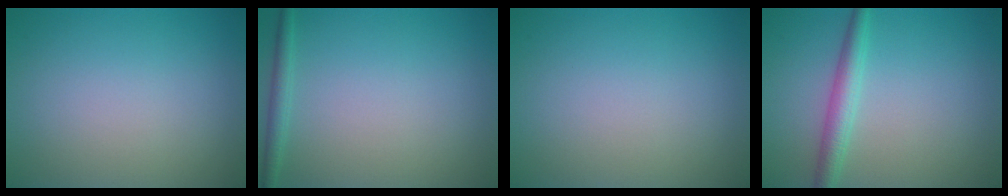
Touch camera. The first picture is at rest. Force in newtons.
{"total": 1.4, "press": 1.4, "slide": 0.1}
{"total": 0.0}
{"total": 2.7, "press": 2.7, "slide": 0.0}